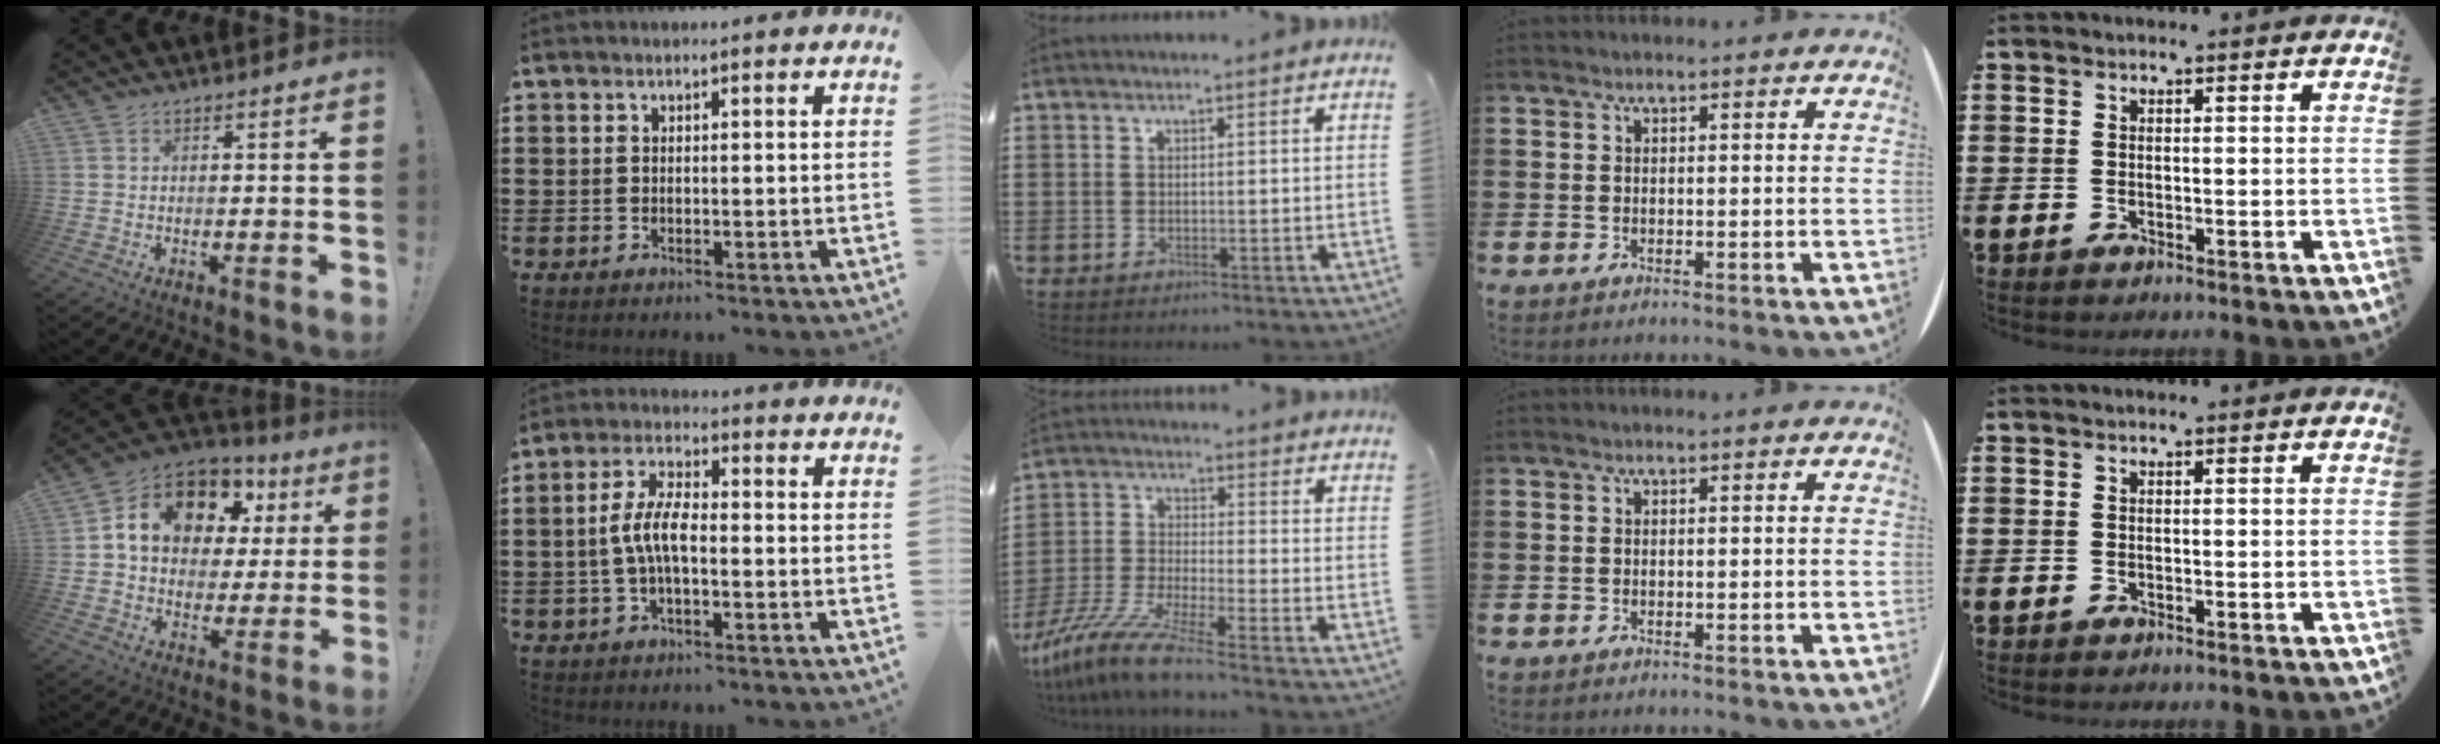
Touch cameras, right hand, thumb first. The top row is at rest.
{"thumb": {"total": 15.1, "force": [6.6, 10.6, 8.5], "torque": [-0.137, -0.032, 0.125]}, "index": {"total": 6.3, "force": [-0.9, 2.4, 5.7], "torque": [-0.129, 0.000, -0.025]}, "middle": {"total": 9.4, "force": [-8.1, -0.1, 4.8], "torque": [-0.107, -0.009, -0.164]}}